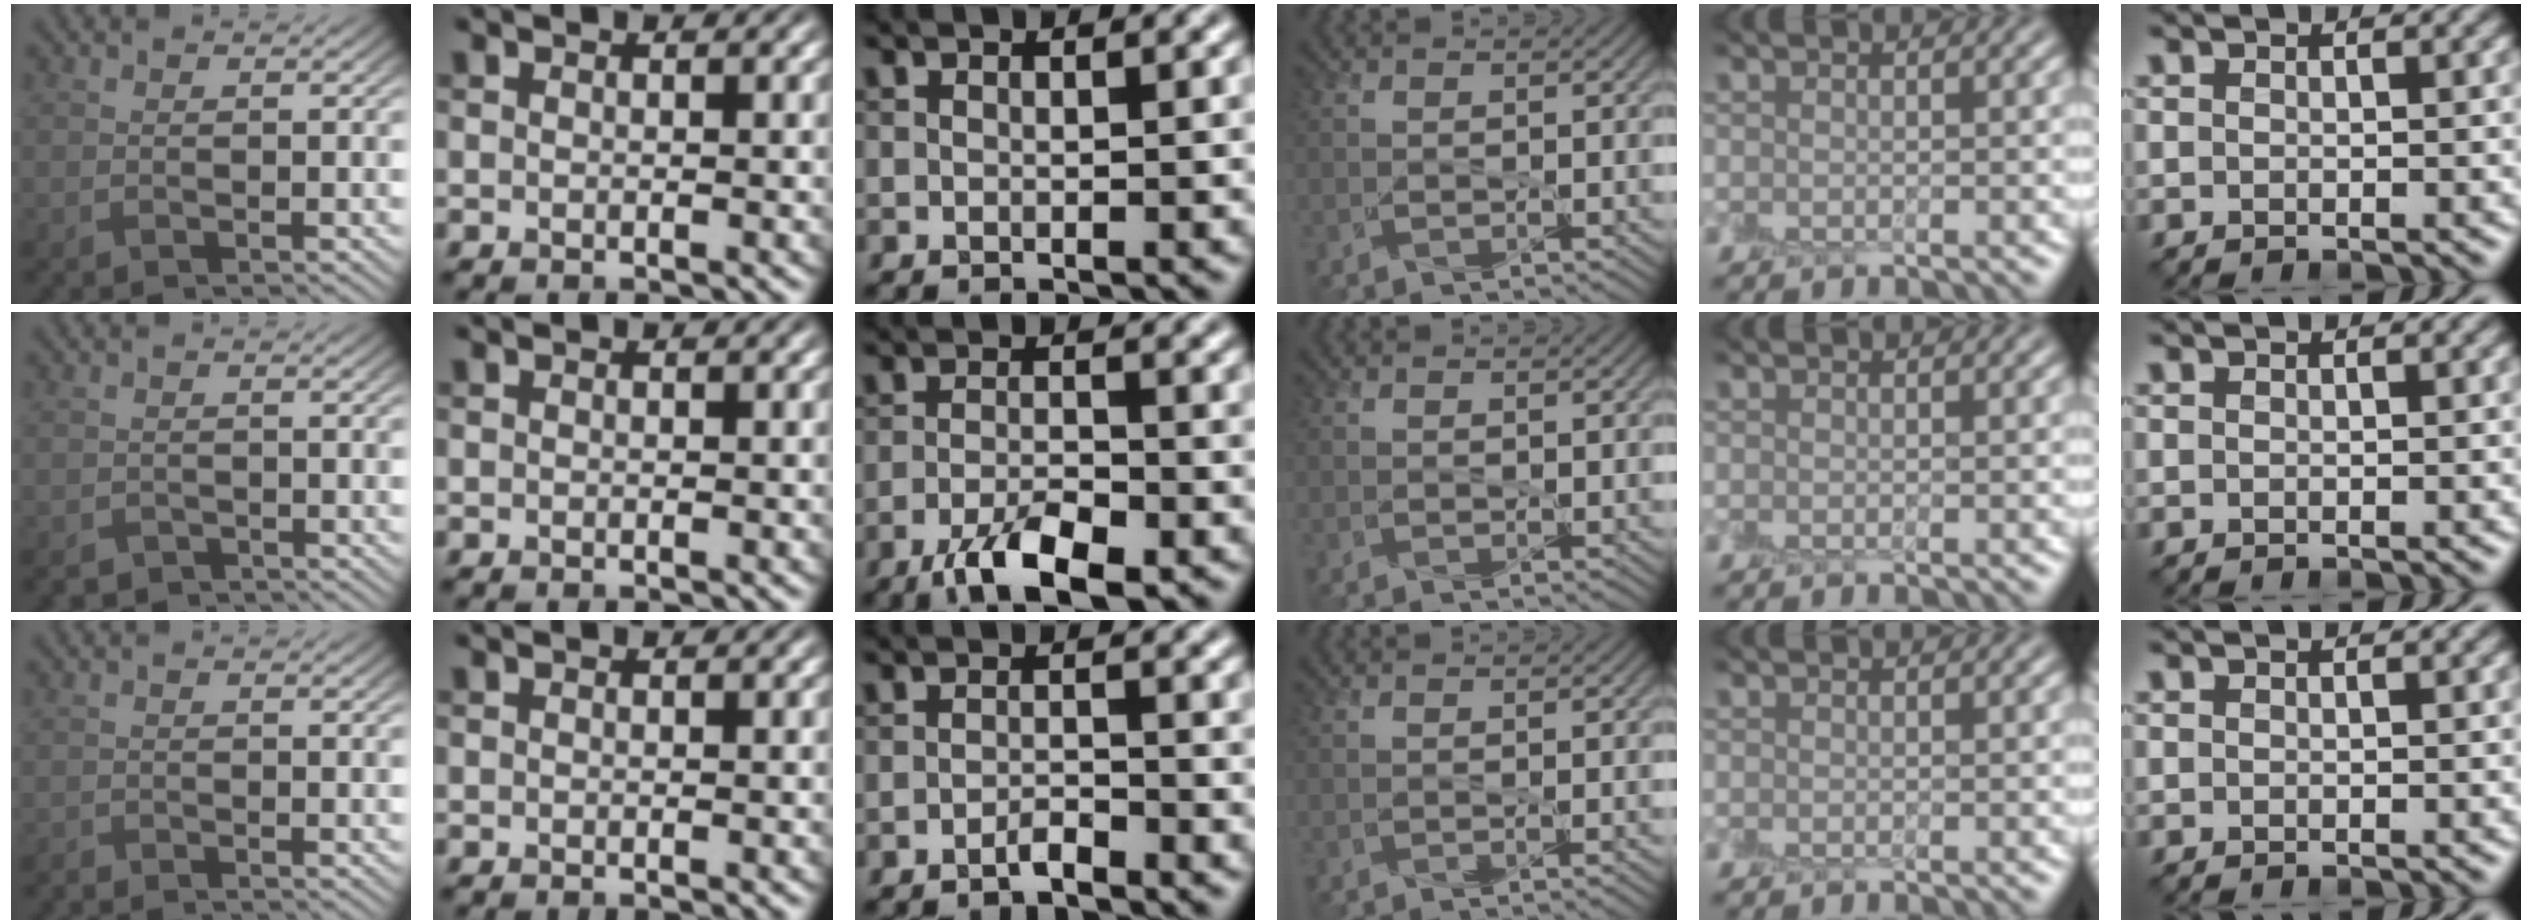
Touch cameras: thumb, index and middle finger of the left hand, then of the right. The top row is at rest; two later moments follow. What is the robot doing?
{"motion": "peel", "object": "envelope seal"}